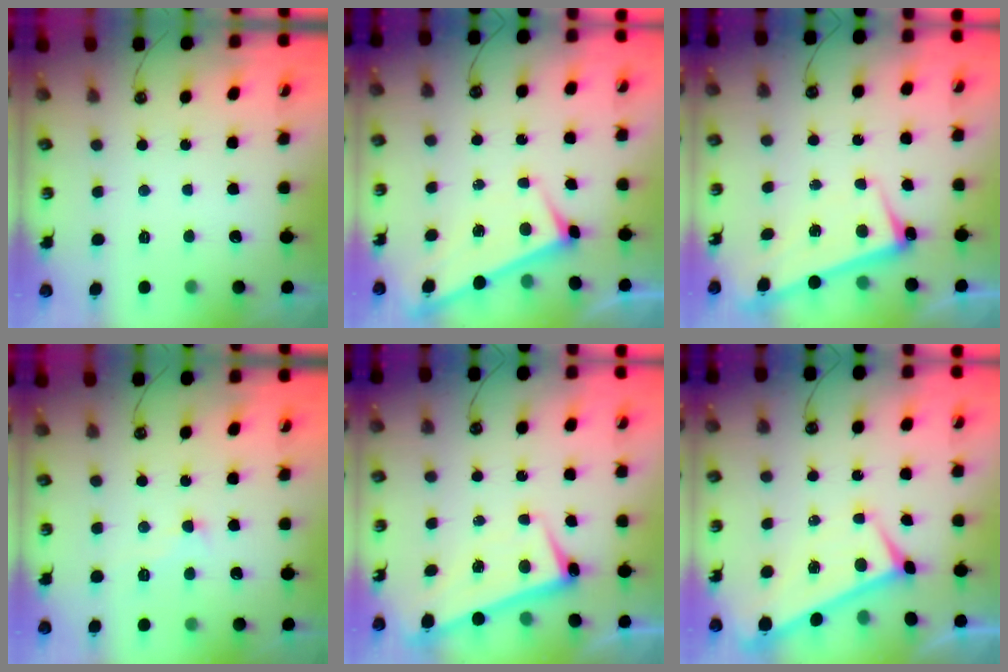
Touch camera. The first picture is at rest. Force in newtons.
{"total": 3.2, "press": 3.2, "slide": 0.2}
{"total": 2.6, "press": 2.4, "slide": 0.9}
{"total": 1.6, "press": 1.4, "slide": 0.7}
{"total": 2.6, "press": 2.5, "slide": 0.6}
{"total": 1.9, "press": 1.8, "slide": 0.6}